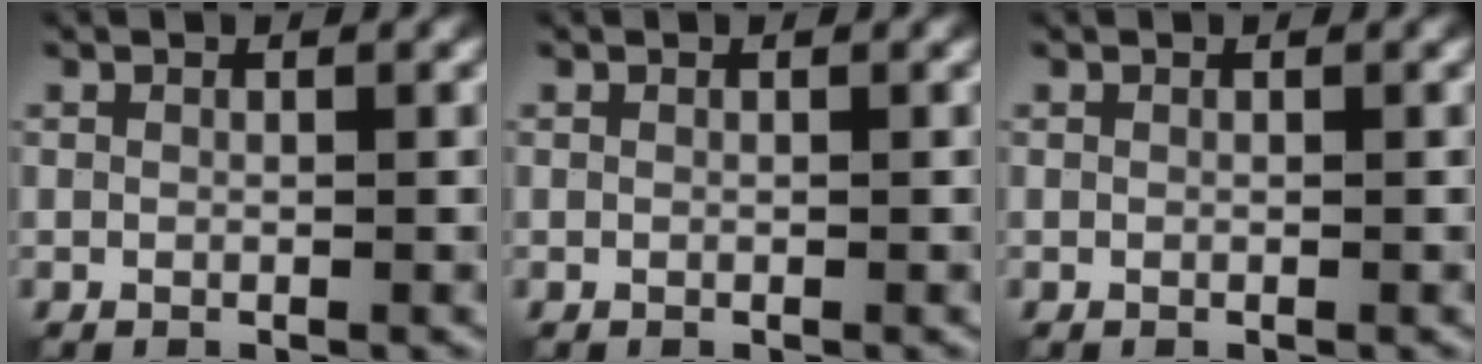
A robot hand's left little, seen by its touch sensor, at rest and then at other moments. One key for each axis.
{"total": 0.0}
{"total": 0.0}